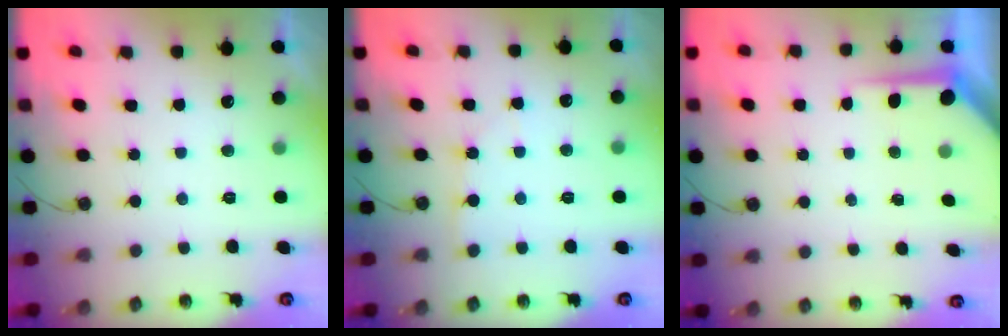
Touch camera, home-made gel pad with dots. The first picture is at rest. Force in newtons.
{"total": 4.0, "press": 4.0, "slide": 0.5}
{"total": 5.3, "press": 5.3, "slide": 0.3}